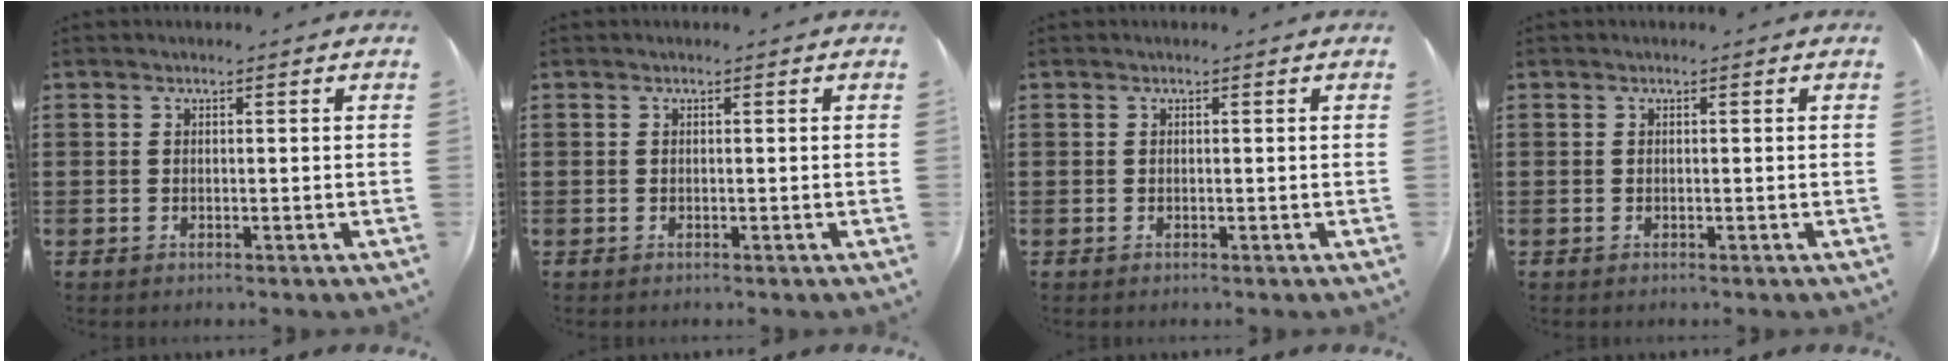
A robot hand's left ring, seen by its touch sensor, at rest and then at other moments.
{"total": 0.0}
{"total": 0.0}
{"total": 0.0}